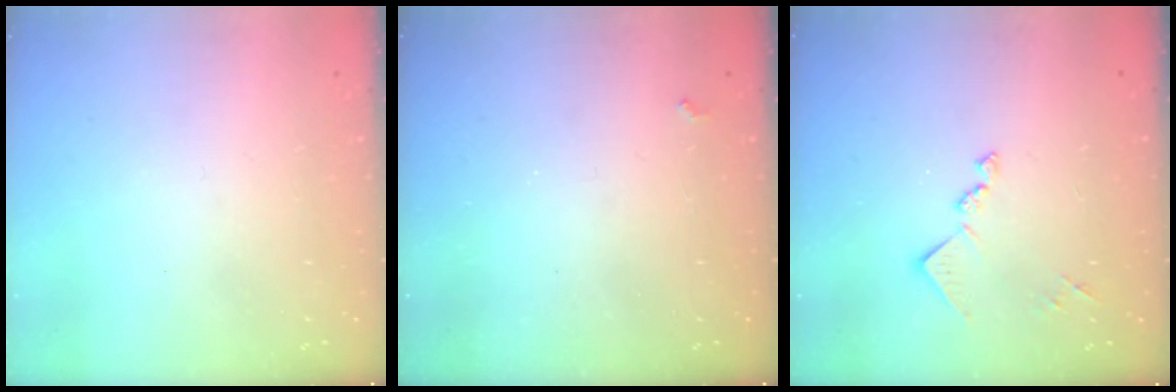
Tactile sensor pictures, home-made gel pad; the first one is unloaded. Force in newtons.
{"total": 3.7, "press": 3.6, "slide": 0.7}
{"total": 10.3, "press": 10.3, "slide": 0.6}